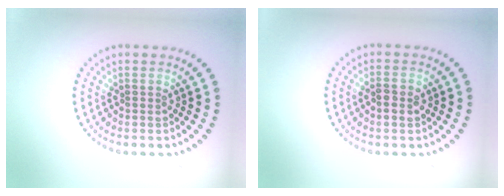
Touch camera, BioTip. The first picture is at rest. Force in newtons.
{"total": 1.8, "press": 1.8, "slide": 0.1}